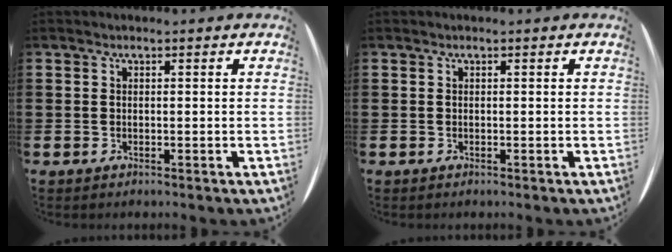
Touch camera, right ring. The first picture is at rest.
{"total": 0.0}